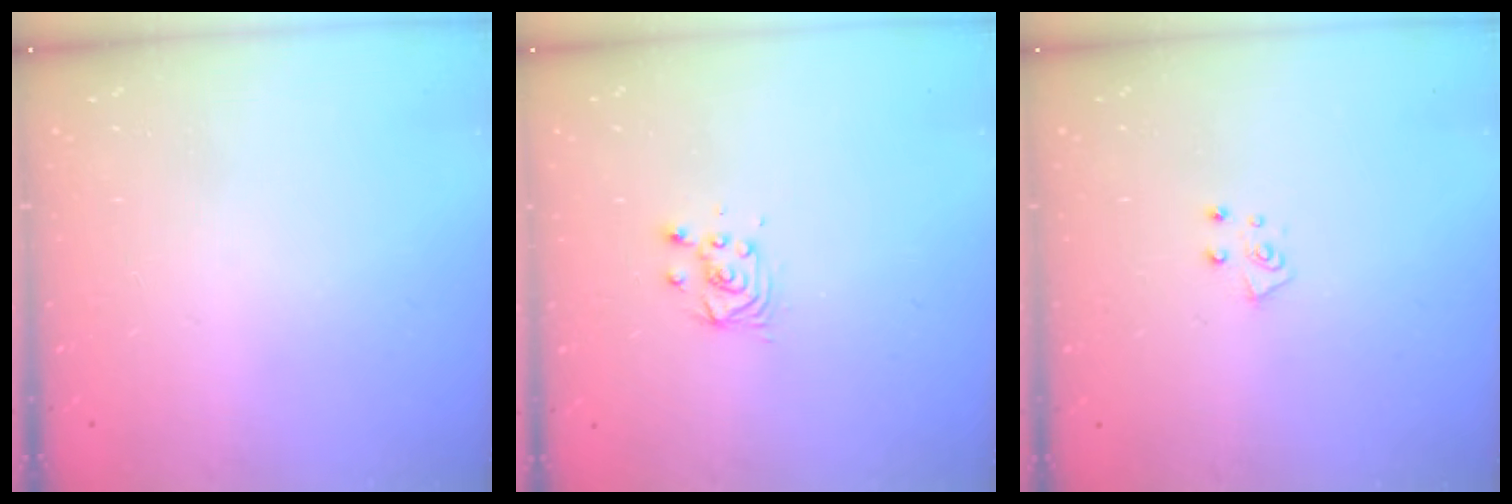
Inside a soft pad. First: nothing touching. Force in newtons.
{"total": 3.9, "press": 3.8, "slide": 0.4}
{"total": 6.4, "press": 6.4, "slide": 0.6}